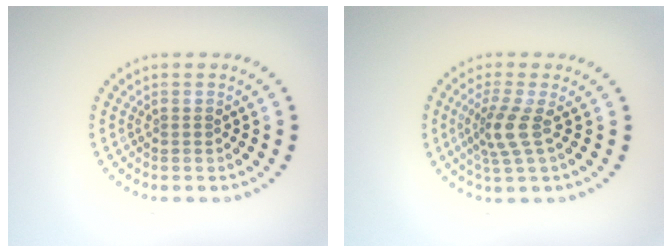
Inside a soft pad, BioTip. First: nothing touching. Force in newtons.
{"total": 2.9, "press": 2.1, "slide": 2.0}